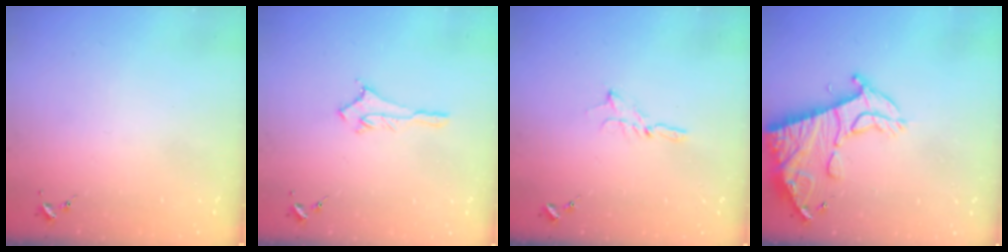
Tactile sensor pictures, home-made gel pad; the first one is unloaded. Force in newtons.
{"total": 3.0, "press": 2.9, "slide": 0.3}
{"total": 3.0, "press": 3.0, "slide": 0.1}
{"total": 16.7, "press": 16.6, "slide": 1.4}